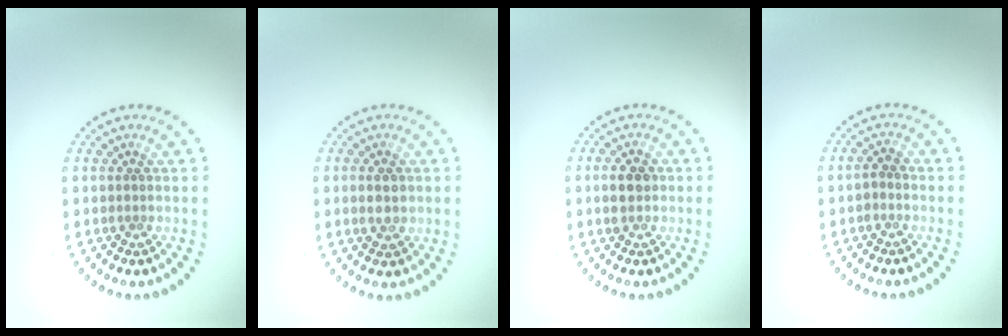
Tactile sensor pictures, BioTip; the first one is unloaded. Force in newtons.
{"total": 2.1, "press": 2.1, "slide": 0.2}
{"total": 2.7, "press": 2.7, "slide": 0.2}
{"total": 1.1, "press": 1.0, "slide": 0.5}